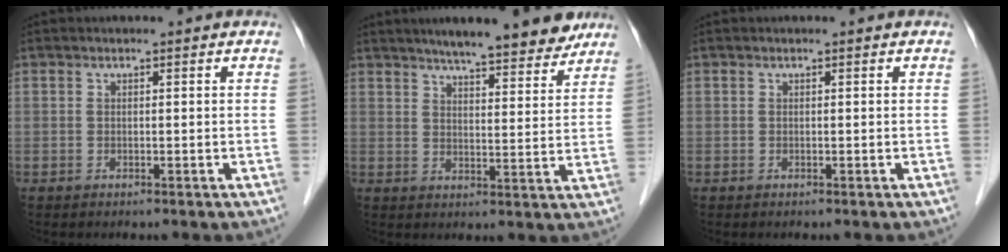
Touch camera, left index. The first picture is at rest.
{"total": 13.9, "force": [11.8, 2.0, 7.0], "torque": [-0.094, 0.001, 0.160]}
{"total": 0.0}